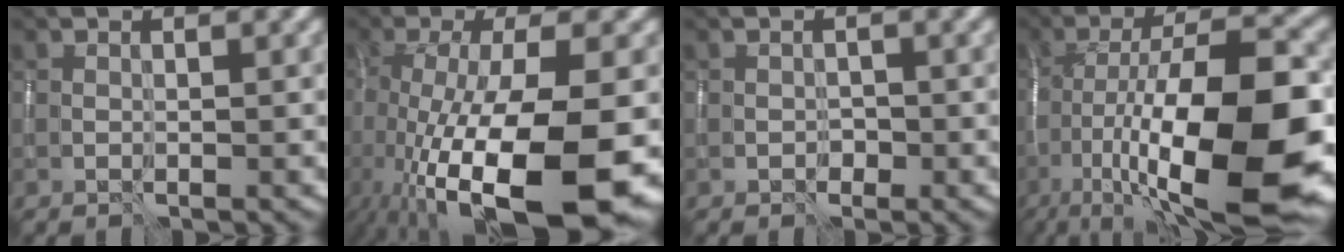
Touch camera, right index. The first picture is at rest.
{"total": 15.6, "force": [-5.2, 5.5, 13.7], "torque": [-0.220, -0.032, -0.073]}
{"total": 0.7, "force": [-0.4, 0.6, -0.1], "torque": [0.003, -0.002, -0.006]}
{"total": 16.3, "force": [-5.5, 5.5, 14.3], "torque": [-0.226, 0.006, -0.097]}